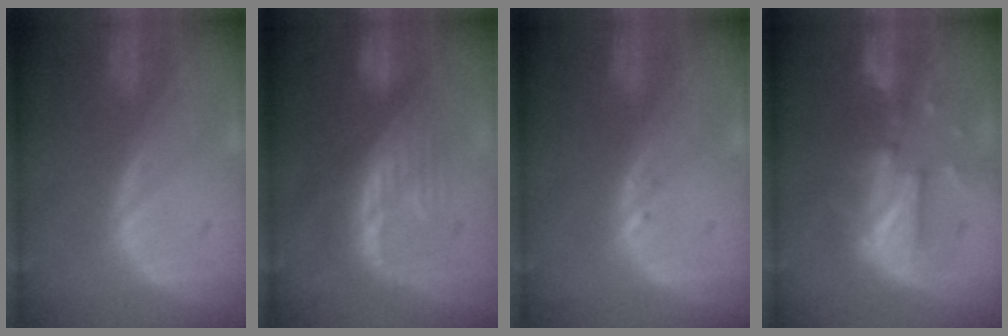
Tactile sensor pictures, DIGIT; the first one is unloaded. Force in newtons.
{"total": 8.0, "press": 7.4, "slide": 3.1}
{"total": 0.6, "press": 0.6, "slide": 0.1}
{"total": 7.9, "press": 7.9, "slide": 0.6}